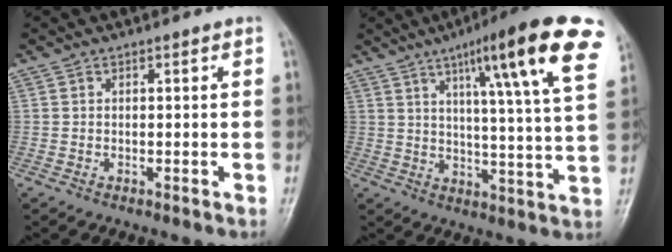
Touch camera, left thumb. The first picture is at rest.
{"total": 20.3, "force": [10.2, 2.5, 17.4], "torque": [-0.229, -0.026, 0.136]}